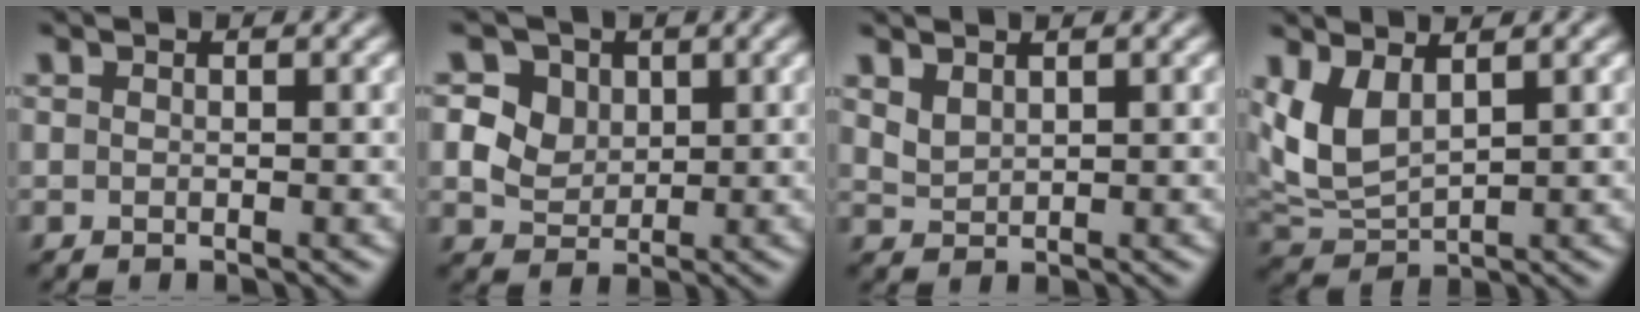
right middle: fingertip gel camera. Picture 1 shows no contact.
{"total": 6.4, "force": [2.5, 5.1, 3.0], "torque": [-0.058, 0.022, 0.029]}
{"total": 1.4, "force": [1.1, 0.7, 0.7], "torque": [-0.020, -0.001, 0.027]}
{"total": 4.3, "force": [1.6, 2.2, 3.4], "torque": [-0.086, -0.003, 0.038]}